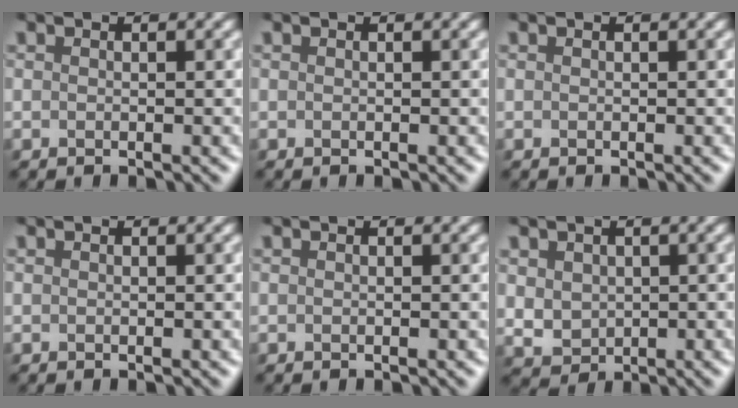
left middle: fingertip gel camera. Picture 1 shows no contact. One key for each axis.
{"total": 0.0}
{"total": 0.0}
{"total": 0.0}
{"total": 0.0}
{"total": 3.3, "fx": 1.0, "fy": 2.9, "fz": 1.1, "tx": -0.023, "ty": 0.015, "tz": 0.007}